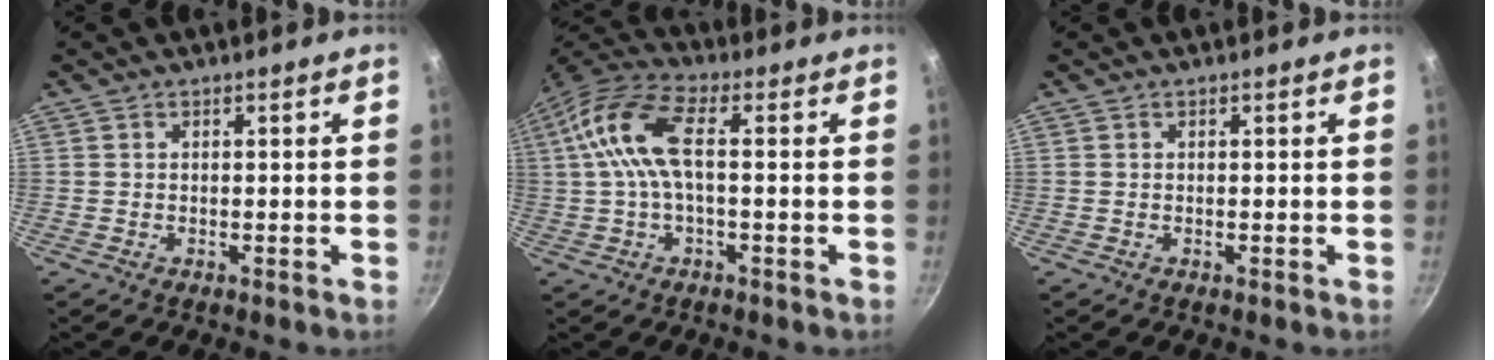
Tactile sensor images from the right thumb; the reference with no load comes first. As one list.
[{"total": 12.0, "force": [1.0, 5.1, 10.8], "torque": [-0.238, 0.027, 0.005]}, {"total": 0.0}]